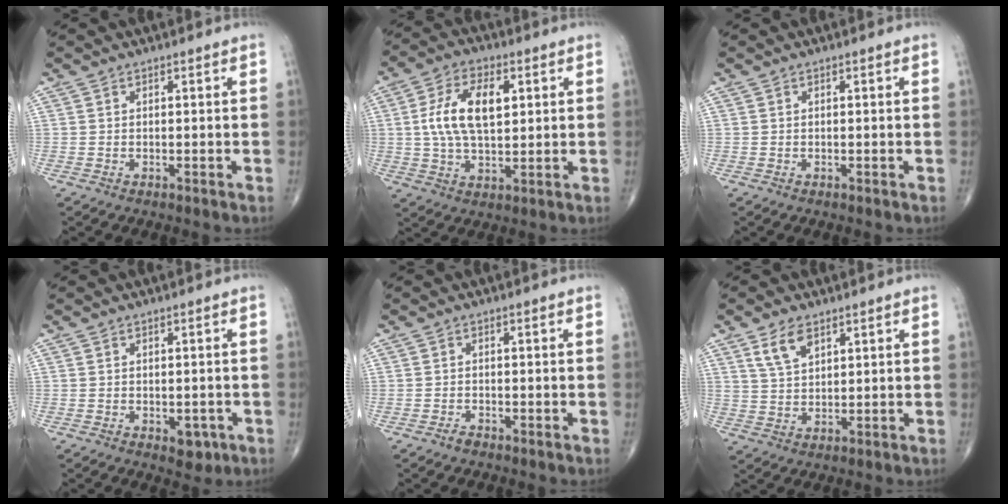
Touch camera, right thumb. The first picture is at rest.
{"total": 12.0, "force": [2.3, 6.1, 10.0], "torque": [-0.182, 0.004, 0.041]}
{"total": 0.0}
{"total": 3.3, "force": [-1.2, 2.0, 2.2], "torque": [-0.007, 0.002, -0.010]}
{"total": 0.8, "force": [-0.7, 0.3, 0.2], "torque": [-0.004, 0.001, -0.017]}
{"total": 5.6, "force": [3.2, 2.9, 3.6], "torque": [-0.062, -0.015, 0.067]}